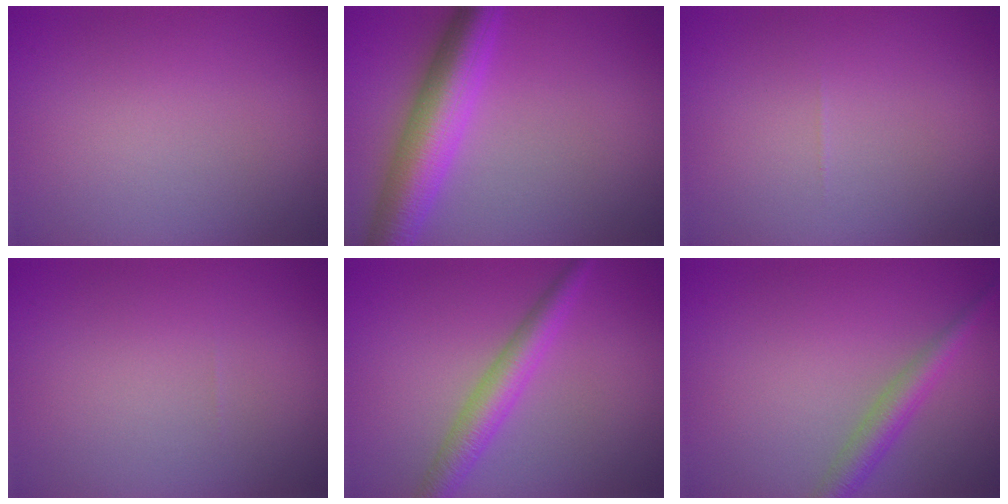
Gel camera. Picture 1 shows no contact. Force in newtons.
{"total": 6.8, "press": 6.8, "slide": 0.1}
{"total": 0.0}
{"total": 0.0}
{"total": 3.6, "press": 3.6, "slide": 0.0}
{"total": 2.7, "press": 2.7, "slide": 0.1}